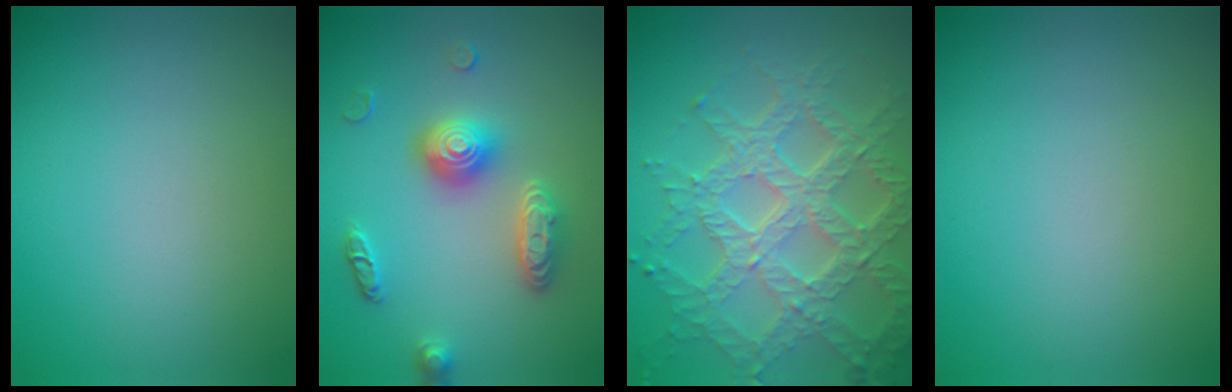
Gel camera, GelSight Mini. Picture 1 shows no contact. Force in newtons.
{"total": 3.7, "press": 3.5, "slide": 1.3}
{"total": 8.0, "press": 5.8, "slide": 5.5}
{"total": 0.0}